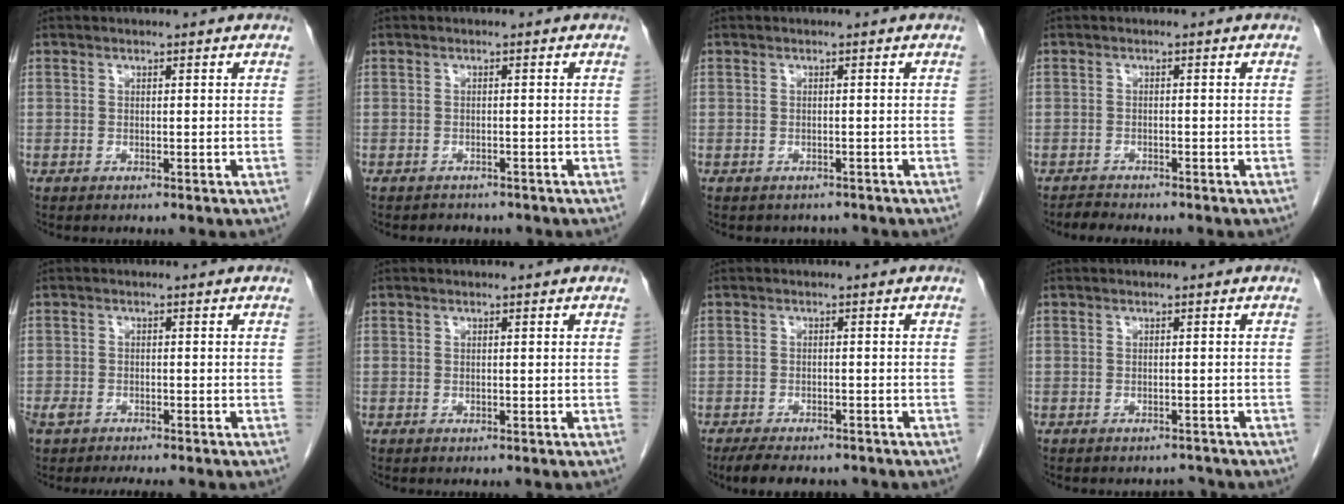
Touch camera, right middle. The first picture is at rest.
{"total": 2.6, "force": [-2.3, 1.2, 0.3], "torque": [-0.014, 0.000, -0.030]}
{"total": 2.7, "force": [-2.3, 1.3, 0.2], "torque": [-0.006, 0.001, -0.030]}
{"total": 1.4, "force": [-1.4, 0.1, 0.1], "torque": [-0.011, -0.007, -0.023]}
{"total": 6.2, "force": [-5.1, 2.0, 2.9], "torque": [-0.049, -0.001, -0.078]}
{"total": 0.0}
{"total": 7.7, "force": [-6.4, 2.4, 3.4], "torque": [-0.052, -0.008, -0.090]}
{"total": 2.6, "force": [-2.4, 1.0, 0.1], "torque": [0.001, -0.002, -0.031]}